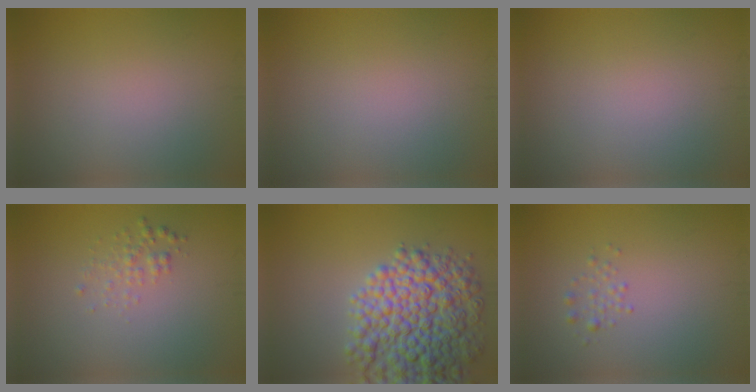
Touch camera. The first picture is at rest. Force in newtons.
{"total": 0.0}
{"total": 0.0}
{"total": 1.3, "press": 1.3, "slide": 0.0}
{"total": 9.6, "press": 9.6, "slide": 0.3}
{"total": 1.0, "press": 1.0, "slide": 0.0}